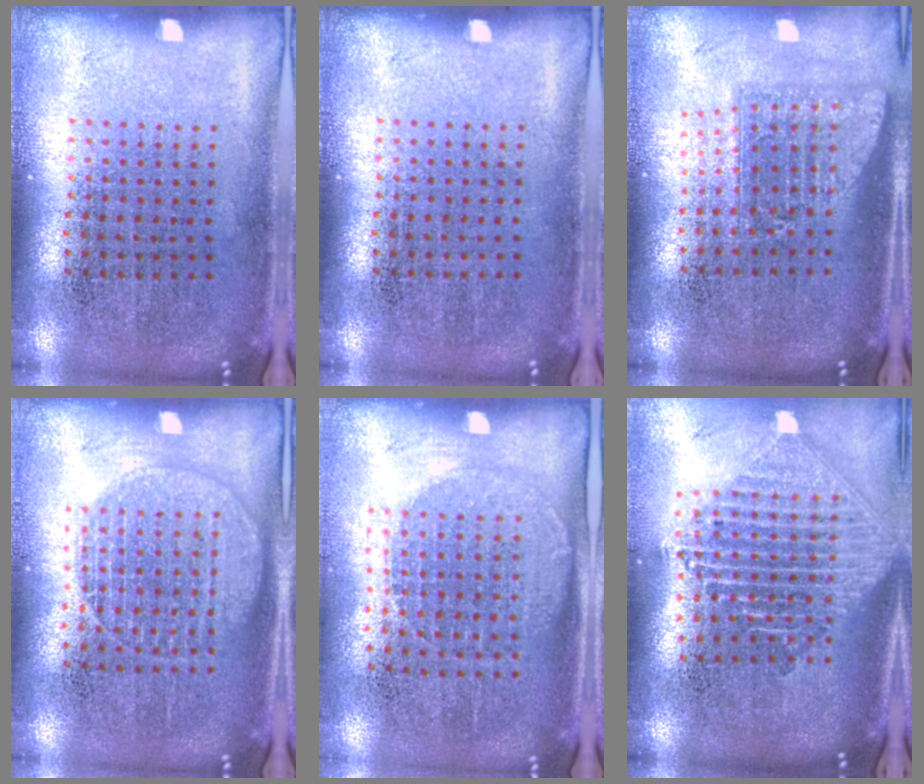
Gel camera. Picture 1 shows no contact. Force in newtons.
{"total": 0.0}
{"total": 1.6, "press": 1.1, "slide": 1.0}
{"total": 1.4, "press": 1.4, "slide": 0.2}
{"total": 1.2, "press": 1.1, "slide": 0.6}
{"total": 2.3, "press": 1.8, "slide": 1.4}